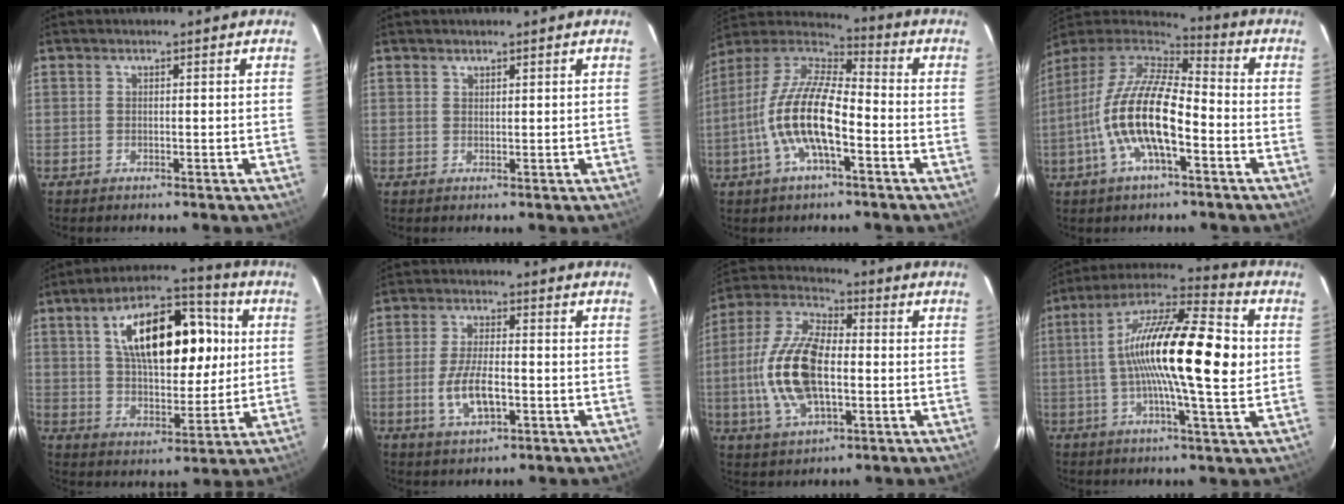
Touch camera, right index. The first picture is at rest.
{"total": 0.8, "force": [0.7, 0.4, 0.1], "torque": [-0.001, 0.002, 0.013]}
{"total": 15.5, "force": [-4.7, 5.1, 13.9], "torque": [-0.277, 0.000, -0.096]}
{"total": 16.6, "force": [-5.0, 5.7, 14.8], "torque": [-0.291, -0.004, -0.101]}
{"total": 19.0, "force": [4.9, 9.7, 15.6], "torque": [-0.265, 0.035, 0.082]}
{"total": 8.2, "force": [-2.4, 3.2, 7.1], "torque": [-0.147, -0.006, -0.042]}
{"total": 16.5, "force": [-1.9, 7.9, 14.4], "torque": [-0.303, 0.008, -0.037]}
{"total": 21.4, "force": [1.5, 4.1, 21.0], "torque": [-0.362, 0.022, 0.002]}